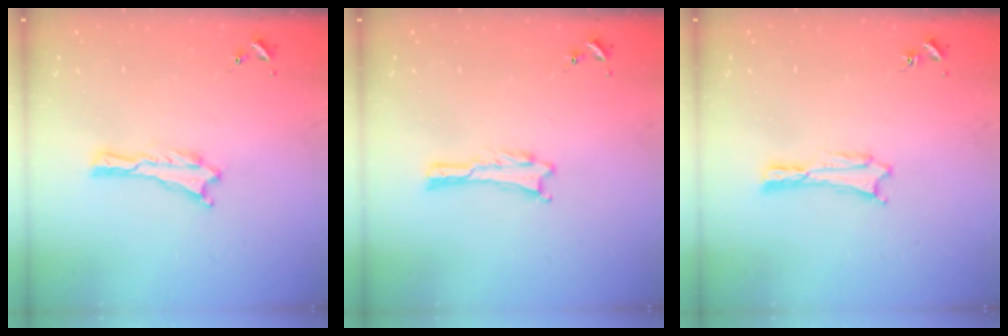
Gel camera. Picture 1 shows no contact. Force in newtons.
{"total": 0.0}
{"total": 0.7, "press": 0.7, "slide": 0.1}